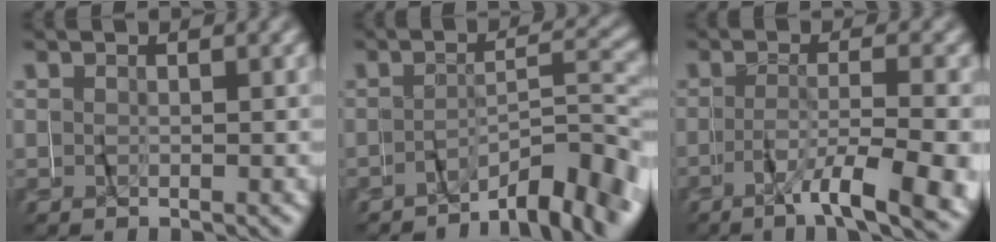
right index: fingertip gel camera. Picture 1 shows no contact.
{"total": 6.6, "force": [-5.6, 0.6, 3.4], "torque": [-0.054, -0.006, -0.086]}
{"total": 8.2, "force": [-5.3, 1.3, 6.2], "torque": [-0.093, -0.019, -0.080]}